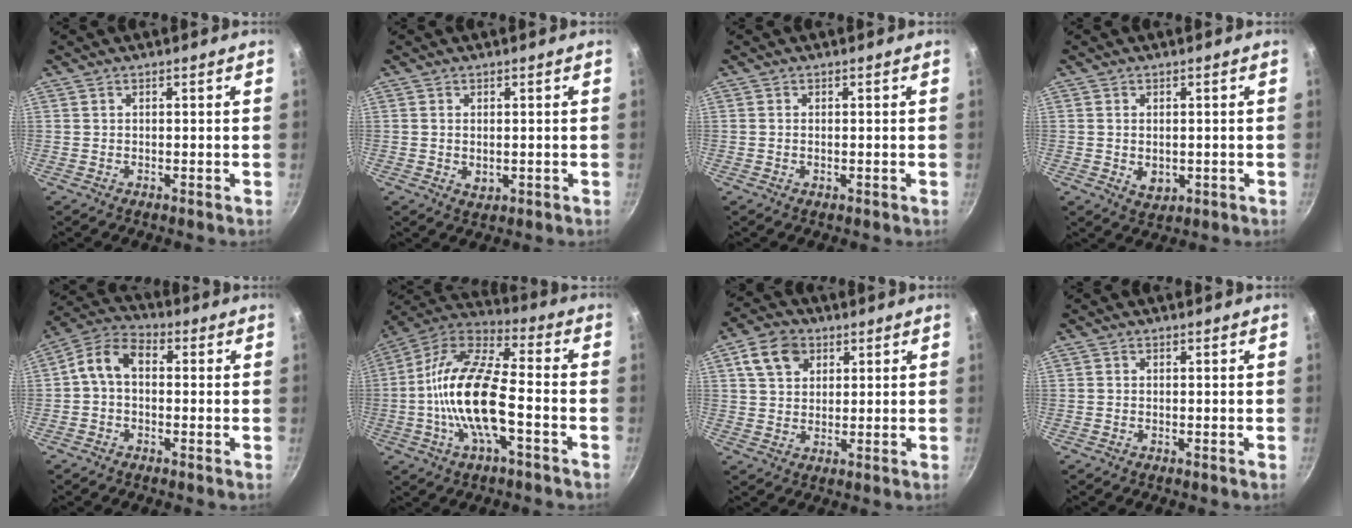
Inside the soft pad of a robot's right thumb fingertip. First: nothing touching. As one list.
[{"total": 2.3, "force": [0.0, 1.6, 1.7], "torque": [-0.026, -0.004, 0.002]}, {"total": 0.7, "force": [-0.1, 0.4, 0.6], "torque": [-0.011, 0.001, -0.003]}, {"total": 3.8, "force": [-0.3, 2.8, 2.6], "torque": [-0.037, -0.008, 0.001]}, {"total": 7.5, "force": [0.0, 5.2, 5.4], "torque": [-0.099, 0.028, -0.019]}, {"total": 18.6, "force": [-4.1, 7.3, 16.6], "torque": [-0.317, 0.039, -0.098]}, {"total": 8.2, "force": [3.5, 6.1, 4.2], "torque": [-0.054, 0.003, 0.057]}, {"total": 0.0}]